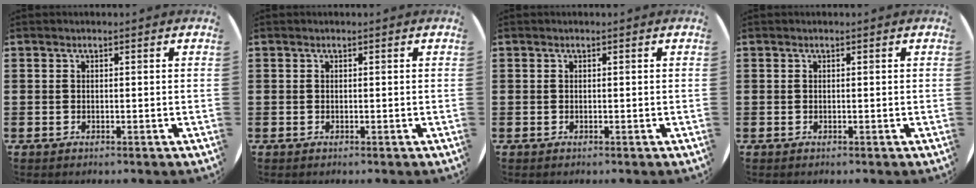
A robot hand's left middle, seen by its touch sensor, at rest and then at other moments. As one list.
[{"total": 0.0}, {"total": 0.0}, {"total": 0.0}]